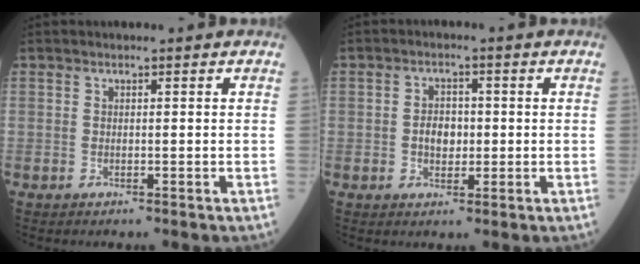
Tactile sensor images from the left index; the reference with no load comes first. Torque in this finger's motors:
{"motor_torque": [0.11, 0.02, 0.06, 0.02]}